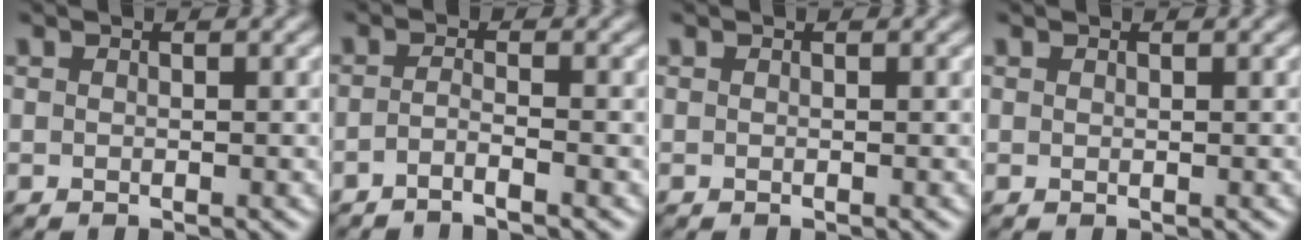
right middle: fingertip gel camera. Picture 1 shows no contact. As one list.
[{"total": 1.9, "force": [-1.2, 0.3, 1.4], "torque": [-0.020, -0.003, -0.036]}, {"total": 0.0}, {"total": 0.0}]